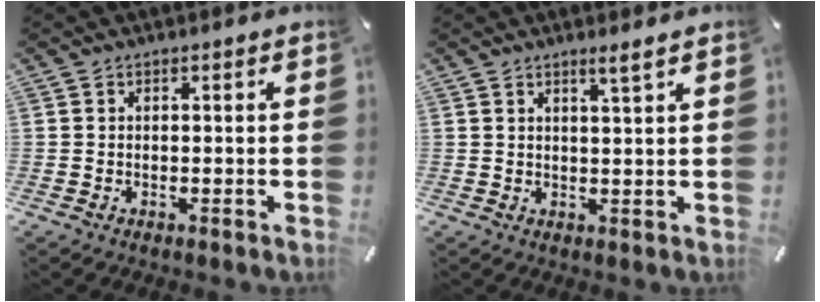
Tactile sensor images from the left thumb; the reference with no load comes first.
{"total": 2.7, "force": [2.1, -0.1, 1.7], "torque": [-0.036, -0.006, 0.036]}